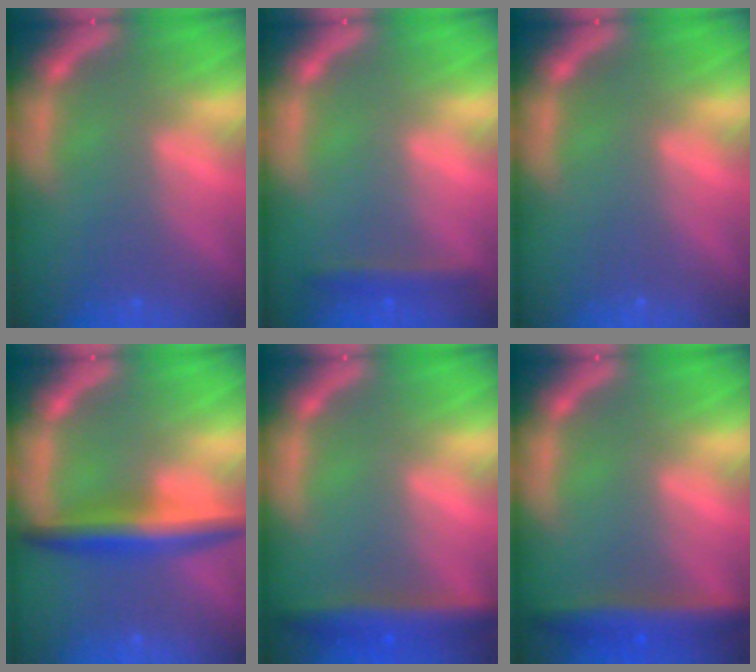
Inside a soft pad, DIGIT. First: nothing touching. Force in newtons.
{"total": 1.9}
{"total": 0.0}
{"total": 5.0}
{"total": 4.5}
{"total": 4.5}